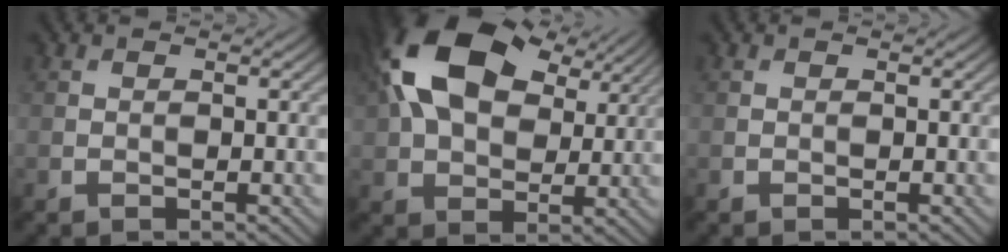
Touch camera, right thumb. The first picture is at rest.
{"total": 17.0, "force": [6.5, 10.3, 11.8], "torque": [-0.254, 0.035, 0.112]}
{"total": 0.0}